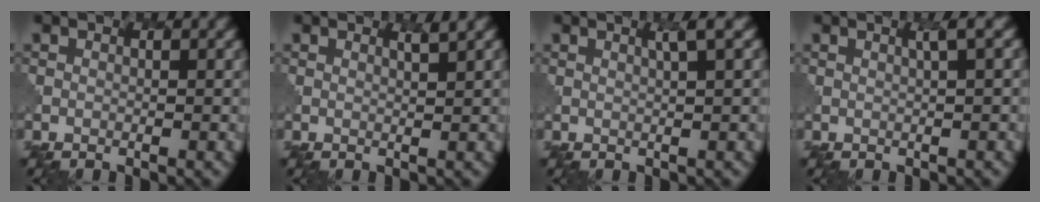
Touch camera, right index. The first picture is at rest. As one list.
[{"total": 1.2, "force": [1.0, 0.2, 0.7], "torque": [-0.005, -0.002, 0.014]}, {"total": 2.0, "force": [0.9, 0.3, 1.8], "torque": [-0.024, 0.005, 0.015]}, {"total": 2.2, "force": [0.7, 0.5, 2.0], "torque": [-0.022, 0.007, 0.010]}]